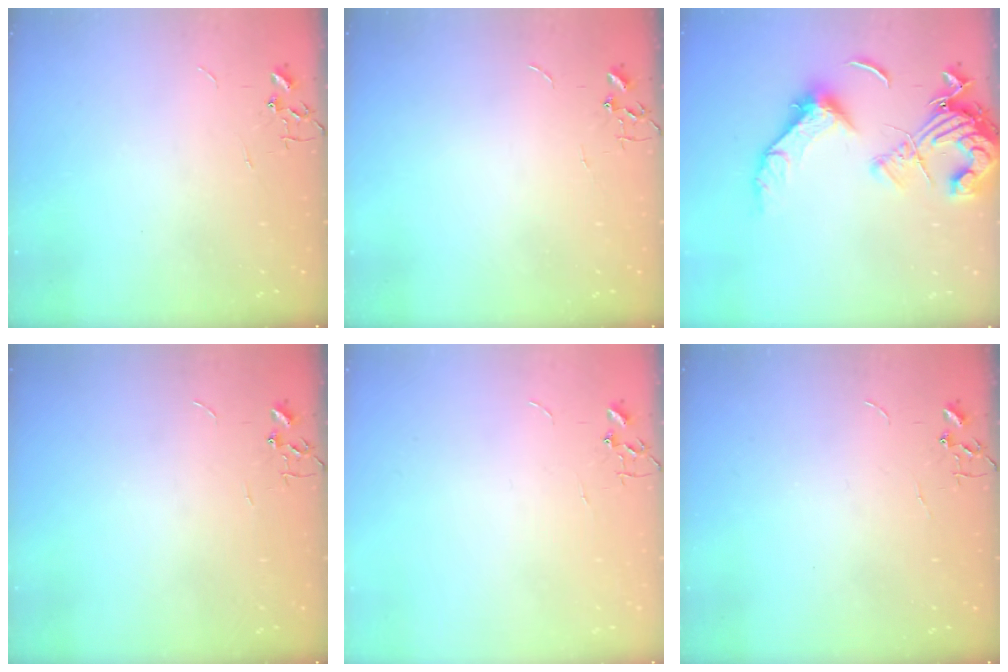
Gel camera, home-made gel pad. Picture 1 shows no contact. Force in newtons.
{"total": 0.0}
{"total": 16.5, "press": 16.3, "slide": 2.9}
{"total": 0.0}
{"total": 0.0}
{"total": 0.0}